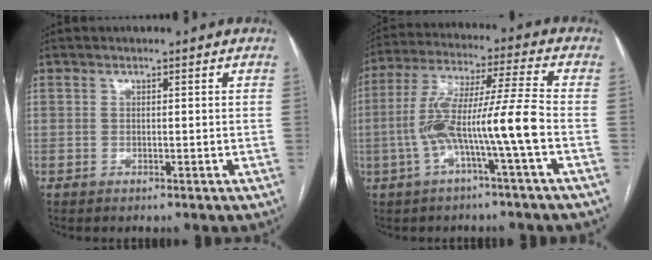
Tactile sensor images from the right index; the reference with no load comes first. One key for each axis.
{"total": 12.3, "fx": -3.4, "fy": -0.6, "fz": 11.8, "tx": -0.236, "ty": 0.023, "tz": -0.065}